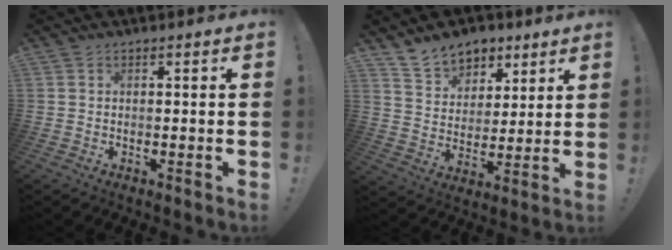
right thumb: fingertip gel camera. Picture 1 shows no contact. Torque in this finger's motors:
{"motor_torque": [-0.02, 0.07, -0.13, 0.26, 0.07]}